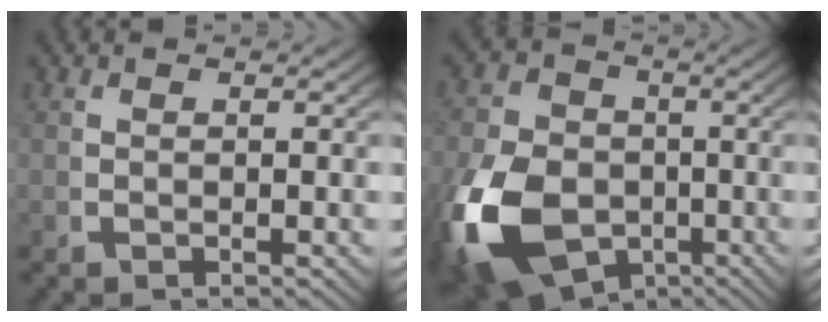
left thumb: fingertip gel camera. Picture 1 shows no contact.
{"total": 13.7, "force": [-4.5, 10.1, 8.1], "torque": [-0.181, -0.062, -0.053]}